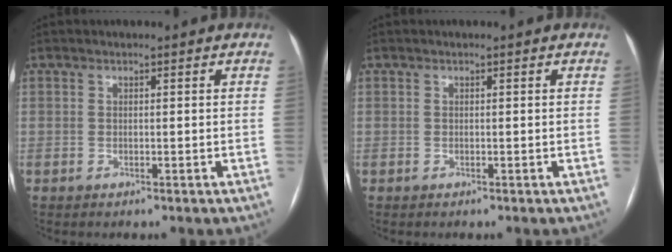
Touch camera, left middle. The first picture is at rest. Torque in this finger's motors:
{"motor_torque": [0.04, 0.04, 0.02, 0.00]}